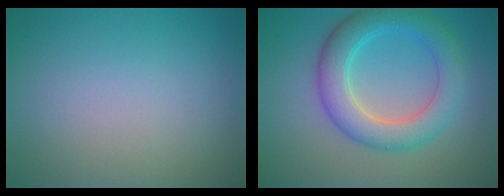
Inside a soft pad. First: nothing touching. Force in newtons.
{"total": 5.7, "press": 5.7, "slide": 0.1}